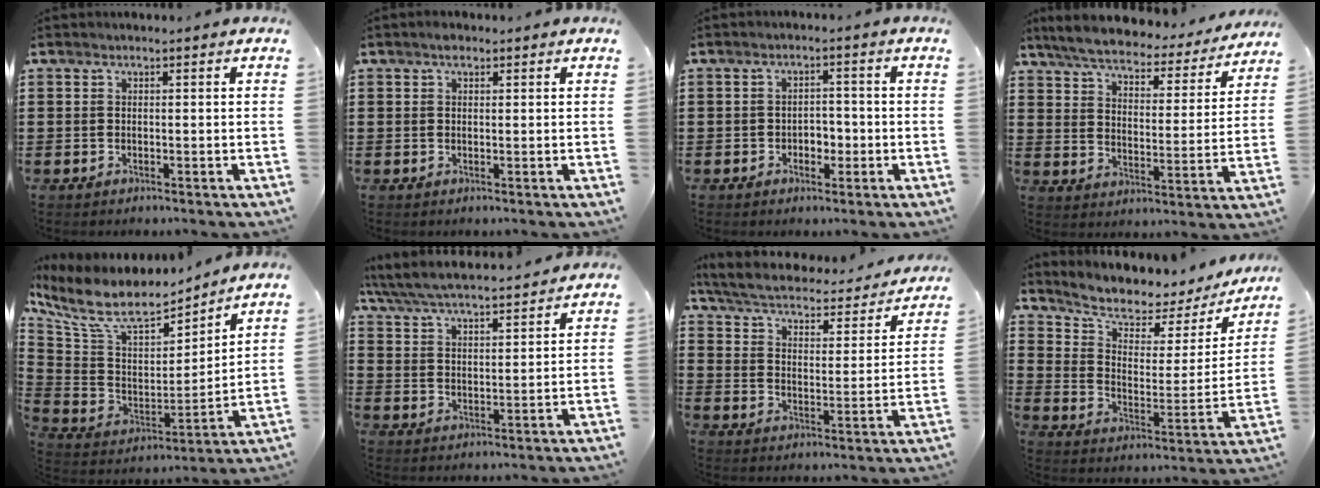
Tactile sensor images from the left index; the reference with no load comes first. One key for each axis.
{"total": 1.5, "fx": 1.0, "fy": 0.8, "fz": 0.8, "tx": -0.010, "ty": 0.001, "tz": 0.016}
{"total": 2.4, "fx": -0.9, "fy": 1.8, "fz": 1.3, "tx": -0.031, "ty": 0.004, "tz": -0.023}
{"total": 5.5, "fx": 5.1, "fy": 0.9, "fz": 1.8, "tx": -0.061, "ty": -0.030, "tz": 0.085}
{"total": 10.0, "fx": 7.7, "fy": 3.8, "fz": 5.2, "tx": -0.136, "ty": -0.044, "tz": 0.135}
{"total": 5.8, "fx": 5.6, "fy": 0.4, "fz": 1.6, "tx": -0.056, "ty": -0.031, "tz": 0.096}
{"total": 3.9, "fx": 3.6, "fy": 0.5, "fz": 1.4, "tx": -0.049, "ty": -0.030, "tz": 0.054}
{"total": 5.5, "fx": 4.4, "fy": 2.2, "fz": 2.3, "tx": -0.065, "ty": -0.035, "tz": 0.069}